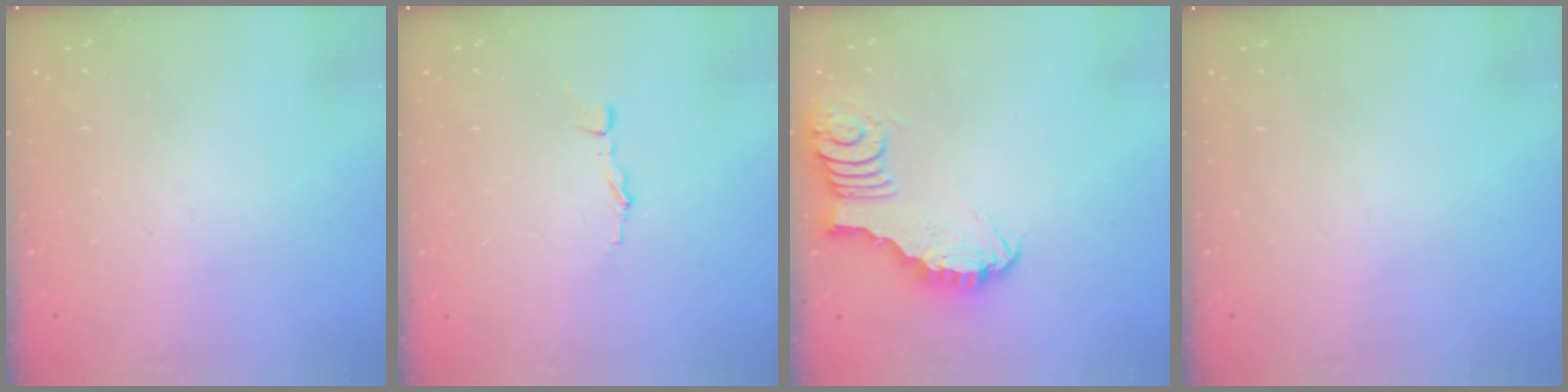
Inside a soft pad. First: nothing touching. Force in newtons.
{"total": 3.6, "press": 3.6, "slide": 0.4}
{"total": 3.6, "press": 3.6, "slide": 0.2}
{"total": 0.0}